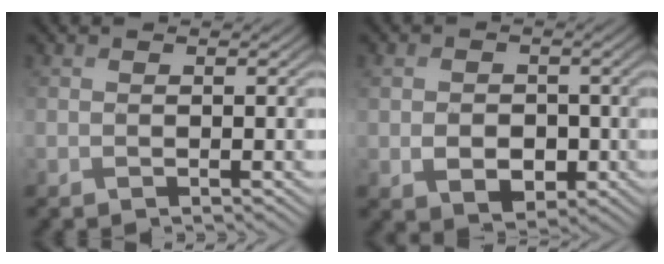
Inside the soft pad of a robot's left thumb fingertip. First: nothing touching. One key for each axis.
{"total": 5.3, "fx": -0.9, "fy": 4.3, "fz": 3.0, "tx": -0.064, "ty": -0.014, "tz": -0.011}